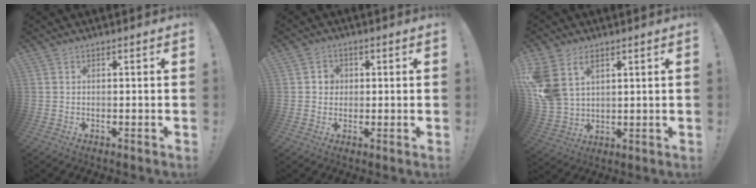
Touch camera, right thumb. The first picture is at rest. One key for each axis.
{"total": 3.6, "fx": 0.4, "fy": 3.4, "fz": 1.1, "tx": -0.012, "ty": 0.000, "tz": 0.005}
{"total": 10.2, "fx": 5.4, "fy": 6.8, "fz": 5.4, "tx": -0.112, "ty": -0.021, "tz": 0.110}